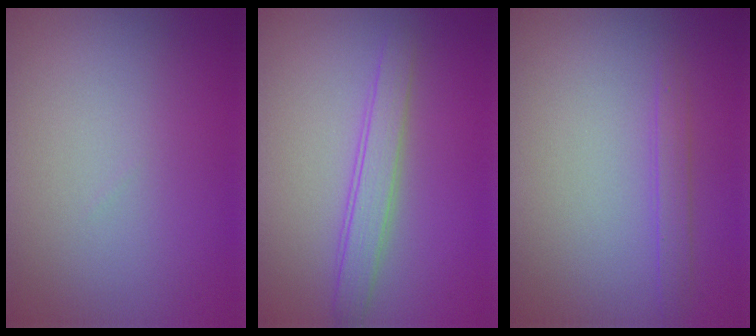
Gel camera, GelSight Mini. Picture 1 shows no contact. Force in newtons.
{"total": 2.5, "press": 2.5, "slide": 0.0}
{"total": 1.3, "press": 1.3, "slide": 0.2}